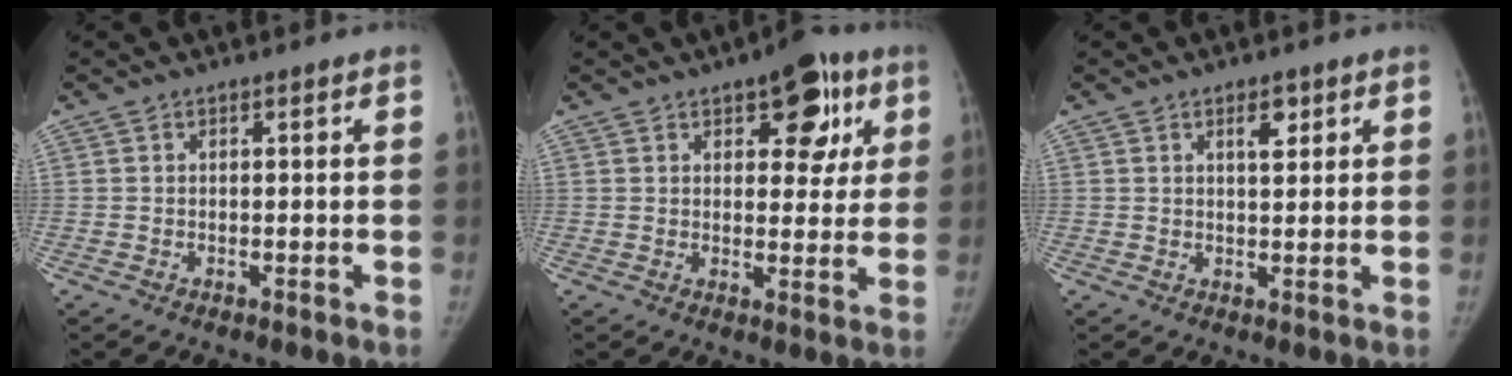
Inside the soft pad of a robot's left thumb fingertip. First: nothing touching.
{"total": 10.9, "force": [5.0, 5.7, 7.8], "torque": [-0.052, -0.008, 0.058]}
{"total": 3.1, "force": [1.6, 1.4, 2.2], "torque": [-0.024, -0.009, 0.026]}